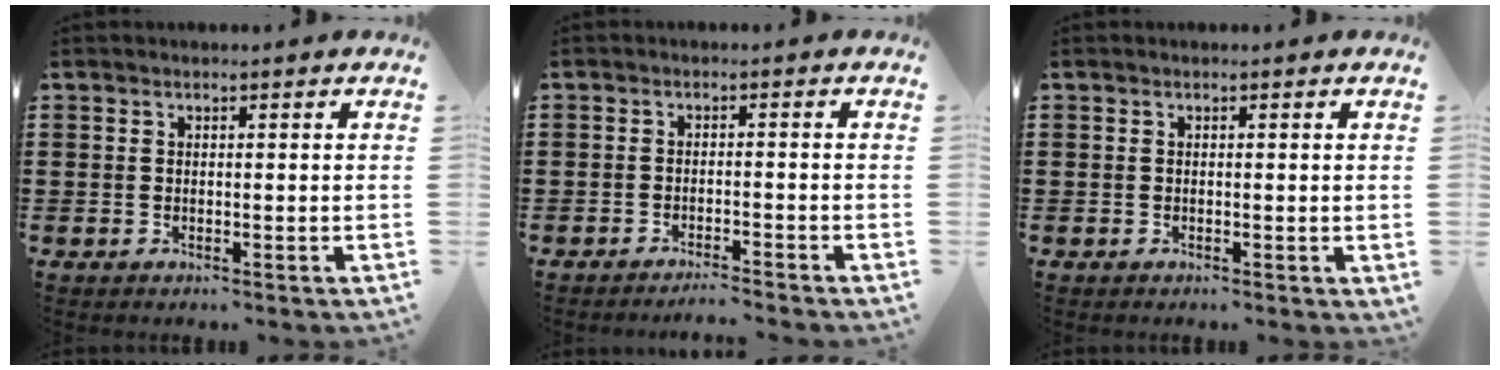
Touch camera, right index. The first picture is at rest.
{"total": 2.3, "force": [-2.2, -0.5, 0.4], "torque": [-0.009, -0.002, -0.044]}
{"total": 0.0}